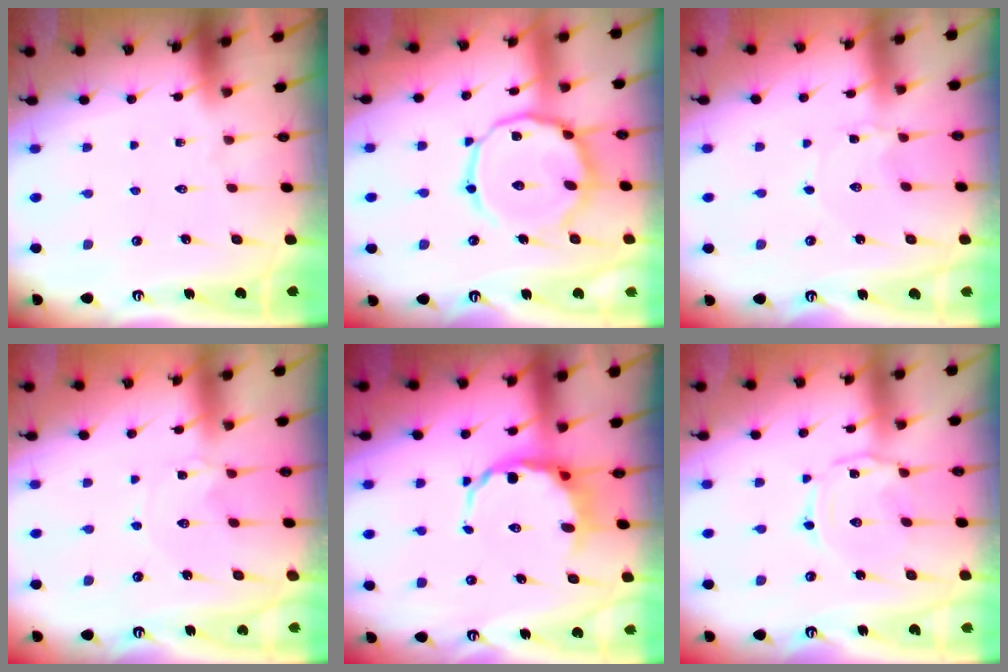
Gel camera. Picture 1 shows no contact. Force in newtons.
{"total": 16.0, "press": 16.0, "slide": 1.3}
{"total": 0.9, "press": 0.9, "slide": 0.1}
{"total": 0.7, "press": 0.7, "slide": 0.2}
{"total": 8.4, "press": 8.0, "slide": 2.5}
{"total": 2.0, "press": 2.0, "slide": 0.3}